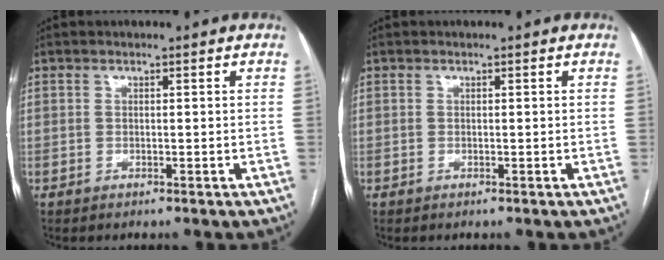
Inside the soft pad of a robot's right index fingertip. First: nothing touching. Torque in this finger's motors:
{"motor_torque": [0.00, 0.00, 0.00, 0.00]}